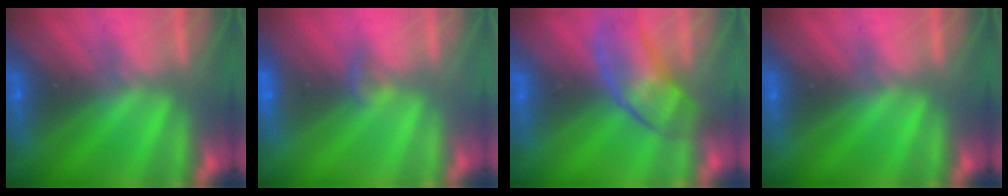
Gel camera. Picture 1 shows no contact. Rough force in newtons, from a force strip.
{"total": 1.4}
{"total": 2.8}
{"total": 0.0}